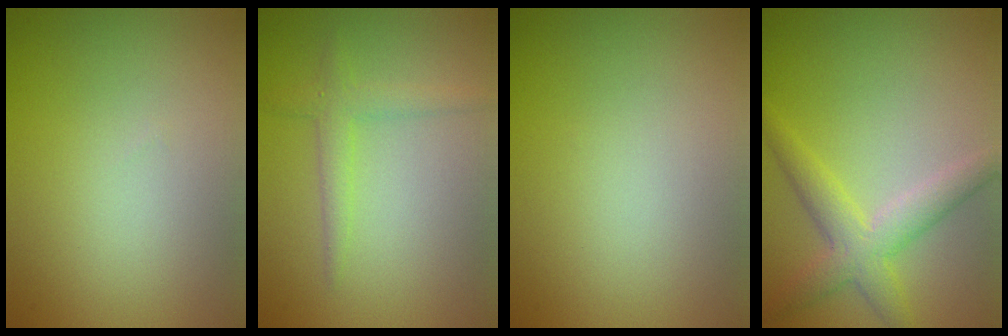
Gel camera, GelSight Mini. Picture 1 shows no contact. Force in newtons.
{"total": 2.1, "press": 2.1, "slide": 0.0}
{"total": 0.0}
{"total": 3.8, "press": 3.8, "slide": 0.2}